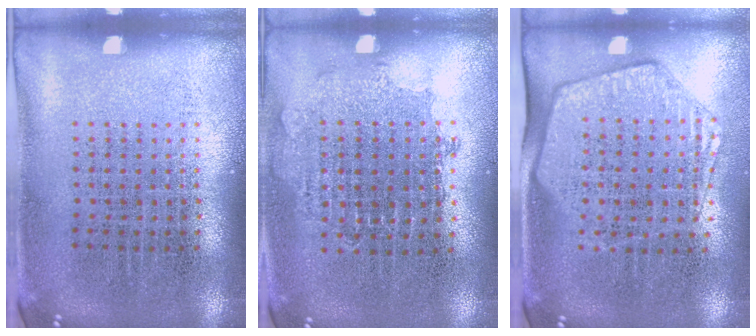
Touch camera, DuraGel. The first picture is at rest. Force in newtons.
{"total": 0.7, "press": 0.7, "slide": 0.2}
{"total": 1.9, "press": 1.7, "slide": 0.9}